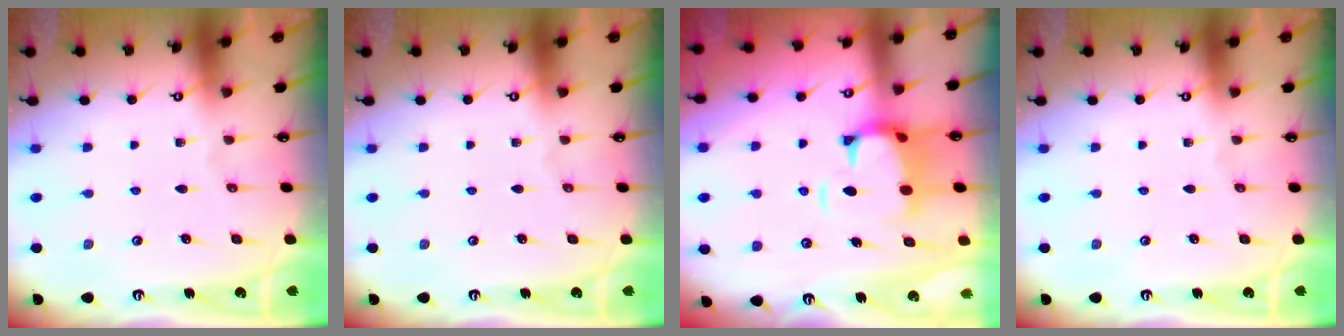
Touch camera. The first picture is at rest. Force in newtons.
{"total": 0.0}
{"total": 4.6, "press": 4.4, "slide": 1.6}
{"total": 0.0}